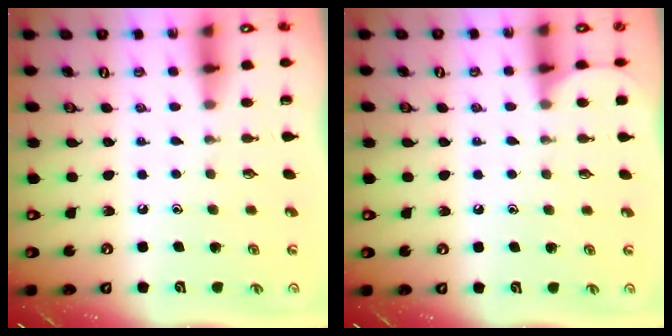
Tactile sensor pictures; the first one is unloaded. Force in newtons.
{"total": 3.7, "press": 3.6, "slide": 0.5}